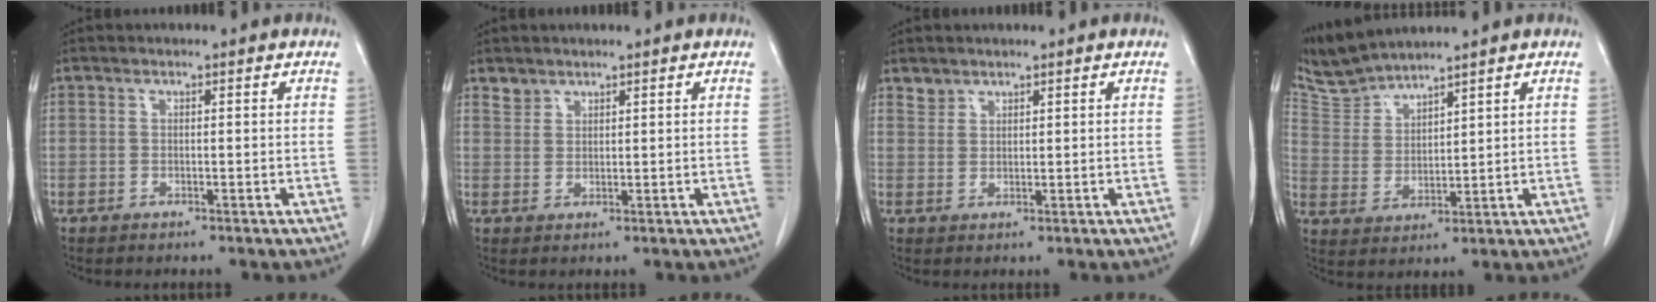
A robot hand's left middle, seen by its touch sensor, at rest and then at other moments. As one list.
[{"total": 1.8, "force": [1.5, 0.9, -0.2], "torque": [0.008, 0.004, 0.027]}, {"total": 1.7, "force": [1.5, 0.8, -0.2], "torque": [0.010, 0.003, 0.025]}, {"total": 6.0, "force": [6.0, 0.0, 0.5], "torque": [-0.025, 0.005, 0.132]}]